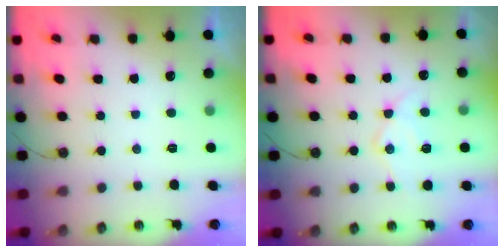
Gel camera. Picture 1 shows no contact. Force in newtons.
{"total": 11.0, "press": 11.0, "slide": 0.9}